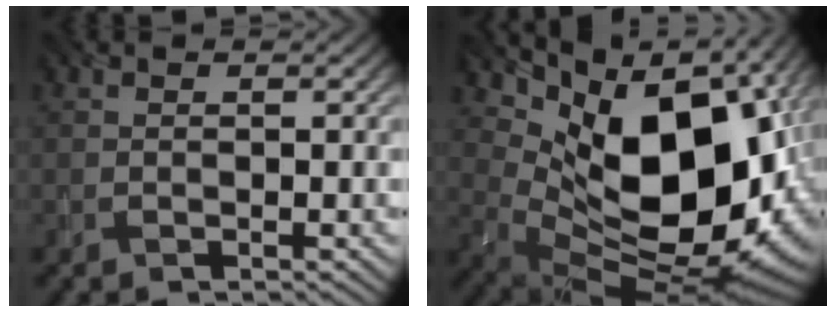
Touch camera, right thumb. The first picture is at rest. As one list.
[{"total": 17.0, "force": [4.0, 10.4, 12.9], "torque": [-0.202, -0.013, 0.086]}]